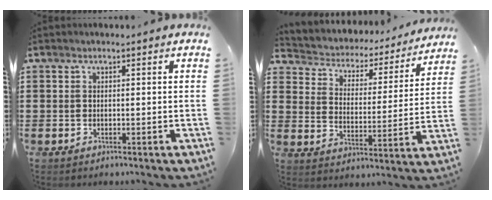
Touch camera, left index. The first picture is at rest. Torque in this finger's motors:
{"motor_torque": [0.39, 0.43, 0.45, -0.01]}